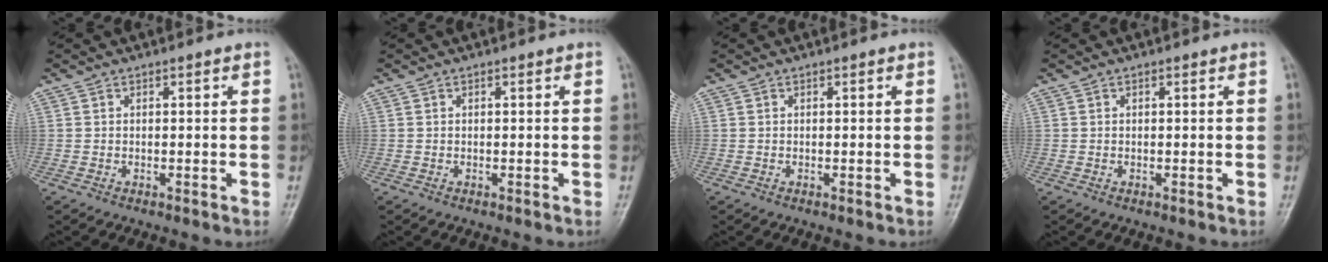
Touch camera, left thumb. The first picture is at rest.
{"total": 0.0}
{"total": 0.0}
{"total": 0.0}